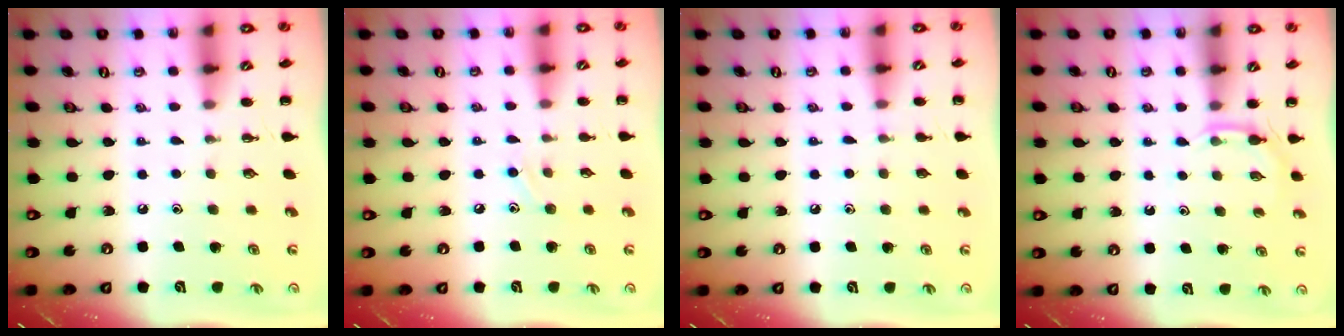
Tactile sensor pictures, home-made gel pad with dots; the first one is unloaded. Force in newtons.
{"total": 5.7, "press": 5.4, "slide": 1.9}
{"total": 2.6, "press": 2.4, "slide": 1.0}
{"total": 3.5, "press": 3.3, "slide": 1.2}